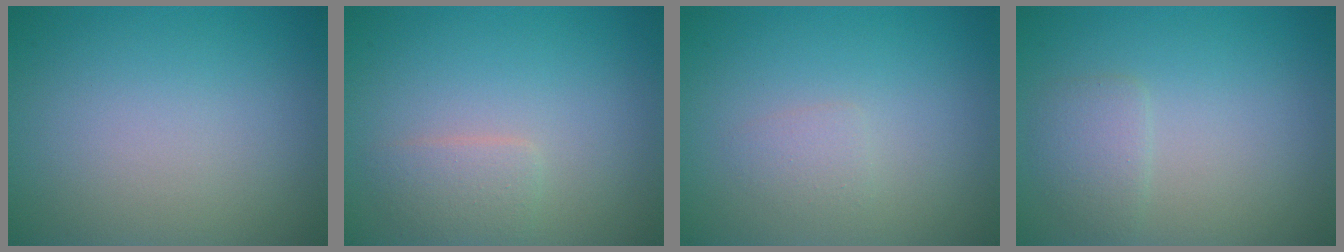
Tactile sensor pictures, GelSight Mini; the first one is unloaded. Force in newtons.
{"total": 1.8, "press": 1.8, "slide": 0.0}
{"total": 1.0, "press": 1.0, "slide": 0.2}
{"total": 1.7, "press": 1.7, "slide": 0.1}